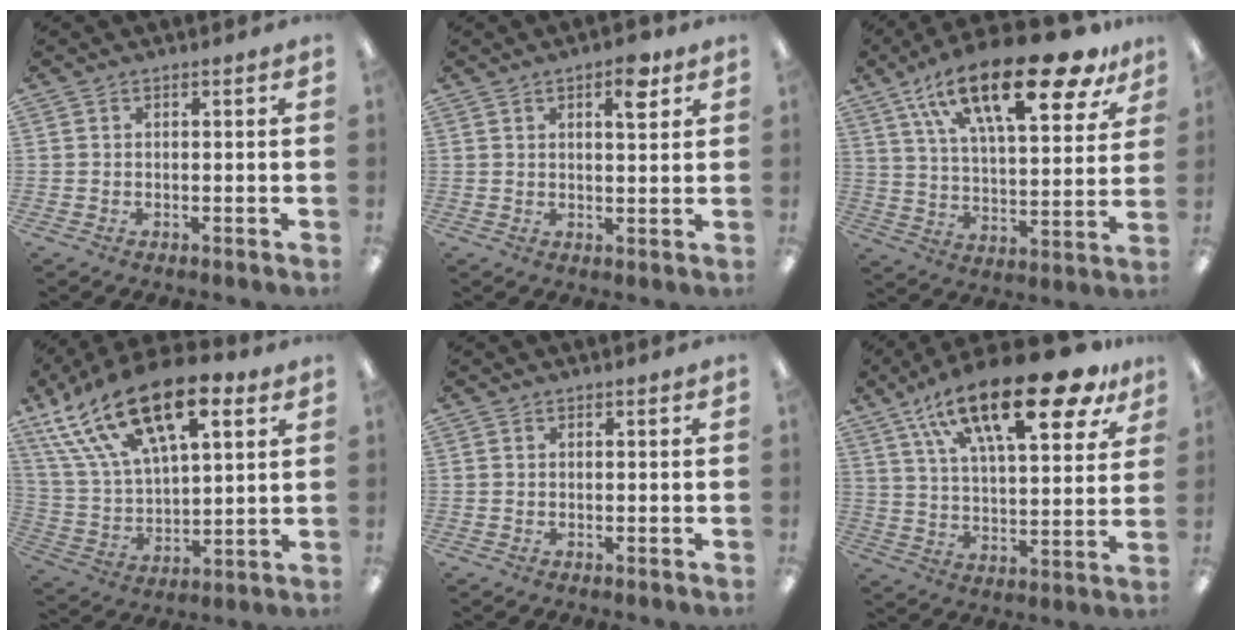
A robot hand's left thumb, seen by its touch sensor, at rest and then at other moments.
{"total": 6.1, "force": [3.4, 2.4, 4.5], "torque": [-0.057, -0.010, 0.051]}
{"total": 25.8, "force": [15.7, 9.3, 18.2], "torque": [-0.283, -0.079, 0.254]}
{"total": 23.2, "force": [13.3, 11.2, 15.4], "torque": [-0.286, -0.058, 0.233]}
{"total": 0.0}
{"total": 25.5, "force": [15.1, 9.3, 18.3], "torque": [-0.290, -0.072, 0.245]}